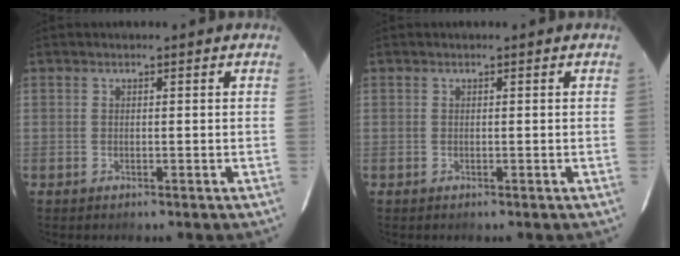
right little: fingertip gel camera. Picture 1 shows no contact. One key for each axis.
{"total": 0.0}